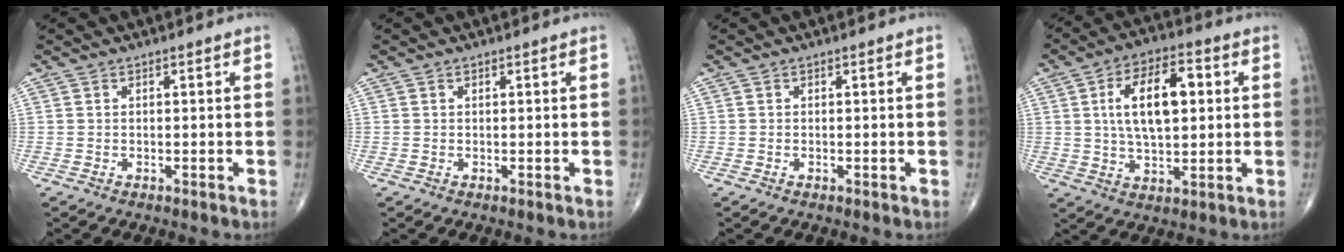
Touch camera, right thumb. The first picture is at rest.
{"total": 0.0}
{"total": 0.0}
{"total": 14.0, "force": [2.5, 6.9, 12.0], "torque": [-0.191, 0.008, 0.042]}